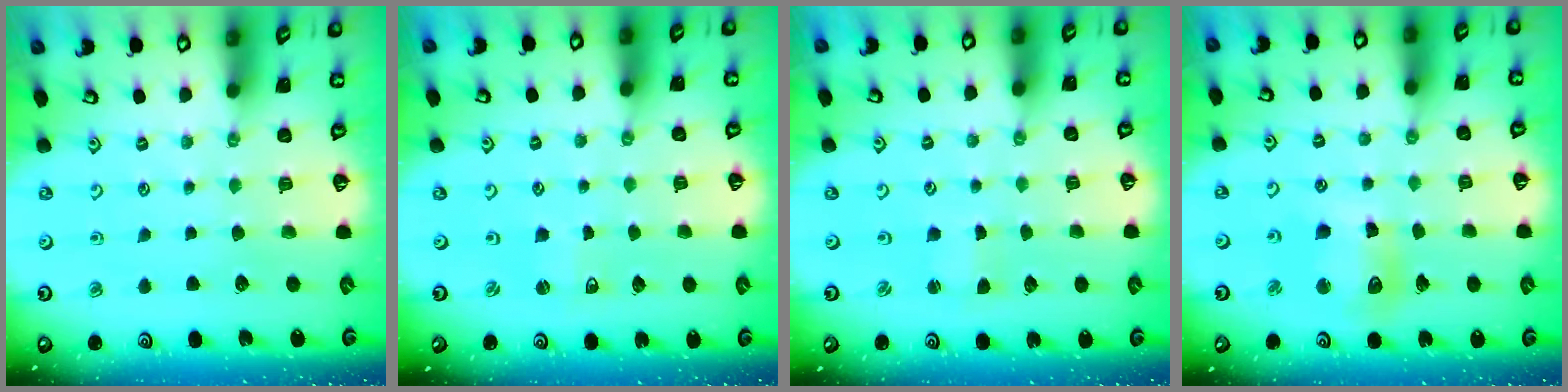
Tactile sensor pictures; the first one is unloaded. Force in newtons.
{"total": 1.9, "press": 1.8, "slide": 0.4}
{"total": 1.1, "press": 1.1, "slide": 0.1}
{"total": 11.2, "press": 11.0, "slide": 1.8}